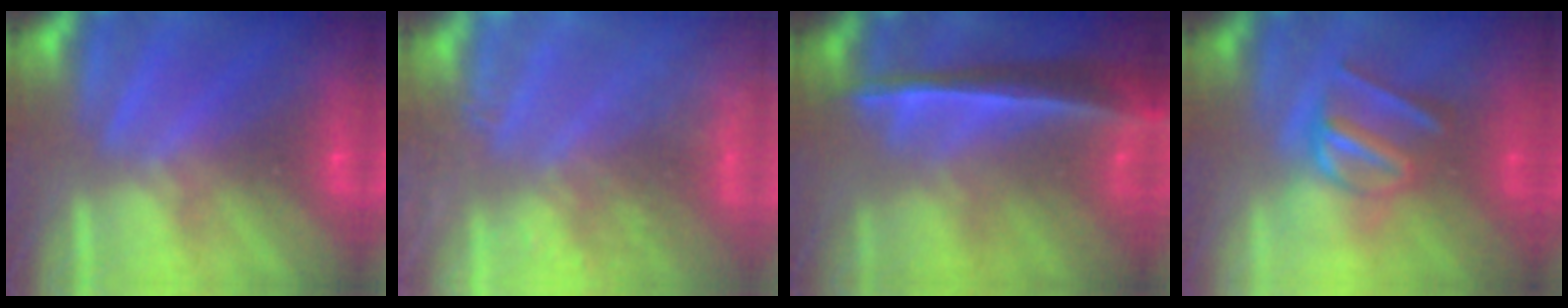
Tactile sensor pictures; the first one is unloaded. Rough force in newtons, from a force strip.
{"total": 7.7}
{"total": 7.3}
{"total": 2.9}